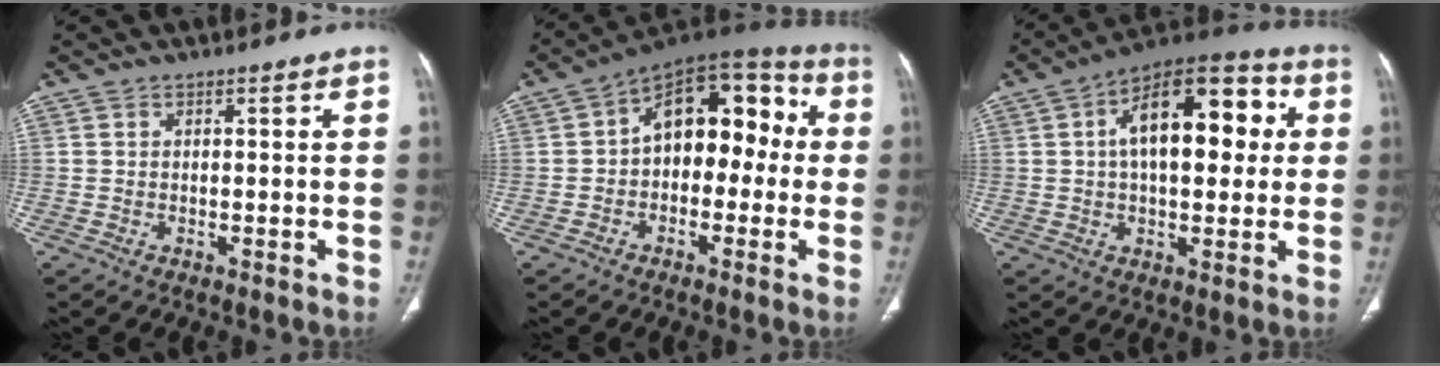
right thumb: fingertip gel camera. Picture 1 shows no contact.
{"total": 15.0, "force": [0.3, 9.7, 11.5], "torque": [-0.115, 0.054, -0.015]}
{"total": 18.9, "force": [3.6, 9.7, 15.8], "torque": [-0.205, 0.030, 0.046]}